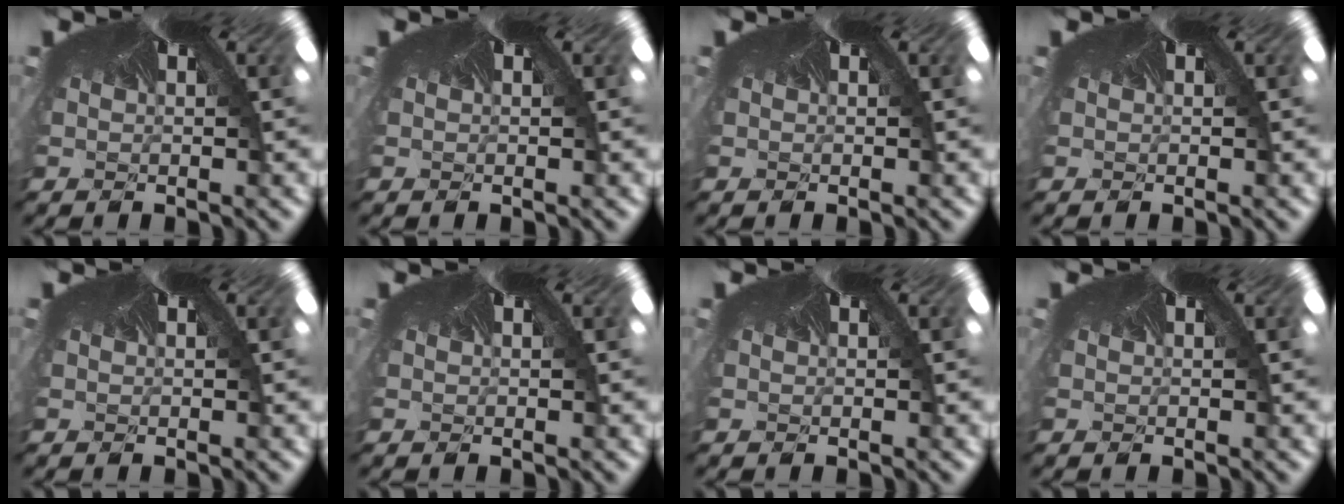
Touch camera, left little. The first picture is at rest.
{"total": 0.0}
{"total": 0.0}
{"total": 0.0}
{"total": 0.0}
{"total": 0.0}
{"total": 0.0}
{"total": 0.0}